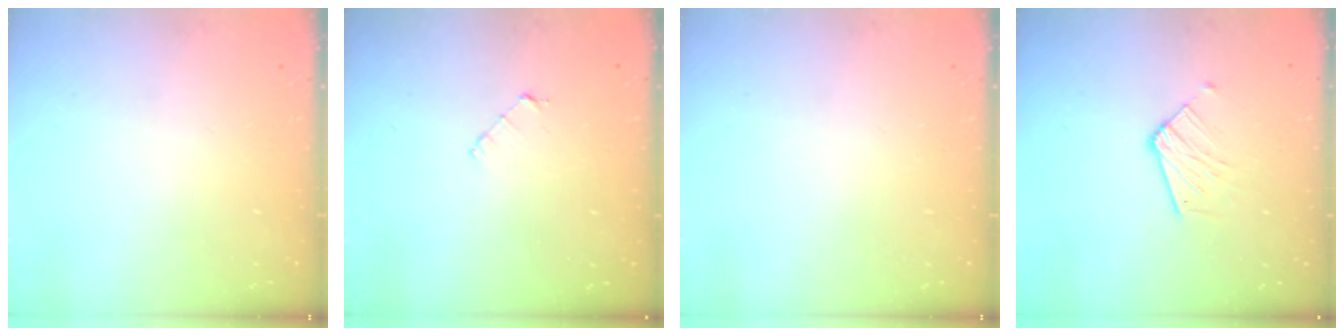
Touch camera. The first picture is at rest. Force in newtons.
{"total": 3.3, "press": 3.3, "slide": 0.3}
{"total": 0.0}
{"total": 7.7, "press": 7.6, "slide": 0.5}